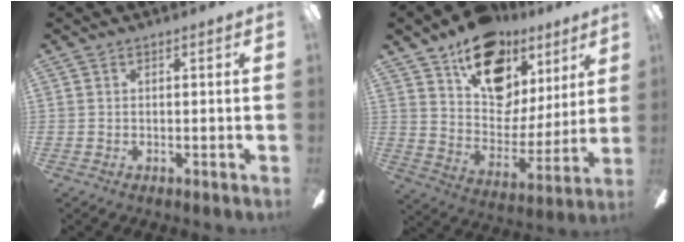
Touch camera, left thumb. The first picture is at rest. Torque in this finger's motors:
{"motor_torque": [0.48, 0.87, 1.59, -1.18, 0.12]}